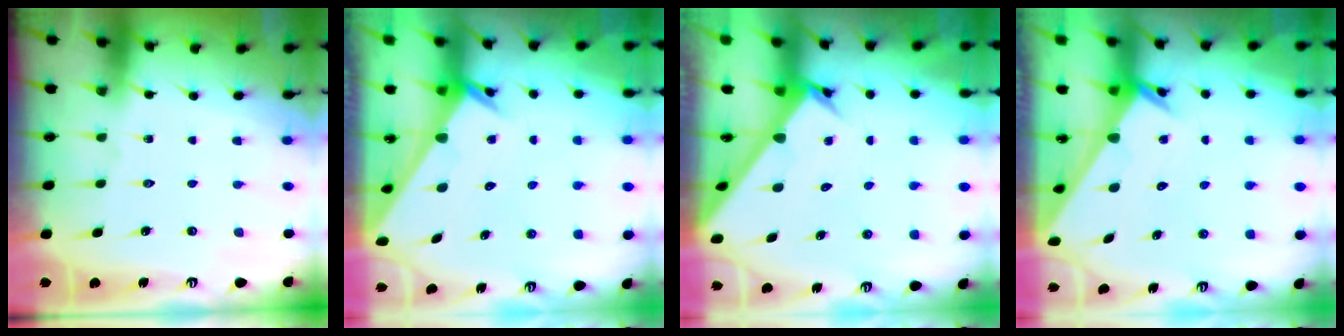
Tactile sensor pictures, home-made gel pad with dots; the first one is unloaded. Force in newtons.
{"total": 1.8, "press": 1.8, "slide": 0.1}
{"total": 2.6, "press": 2.6, "slide": 0.3}
{"total": 1.8, "press": 1.8, "slide": 0.1}